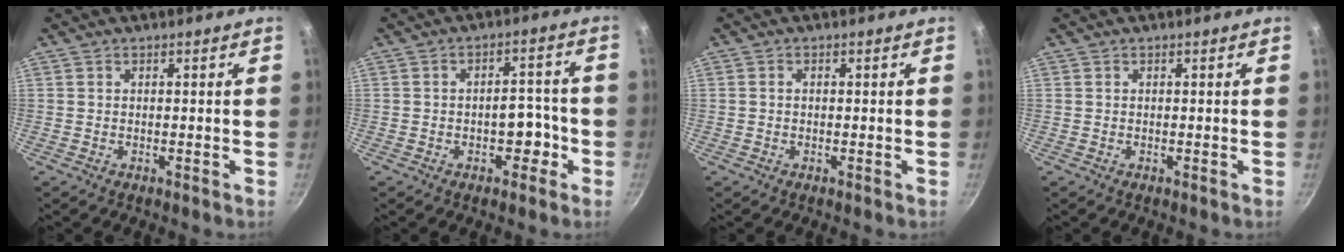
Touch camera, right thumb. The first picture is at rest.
{"total": 5.6, "force": [-2.1, 3.5, 3.9], "torque": [-0.015, 0.029, -0.028]}
{"total": 0.6, "force": [-0.1, 0.4, 0.4], "torque": [-0.006, 0.005, -0.001]}
{"total": 0.0}